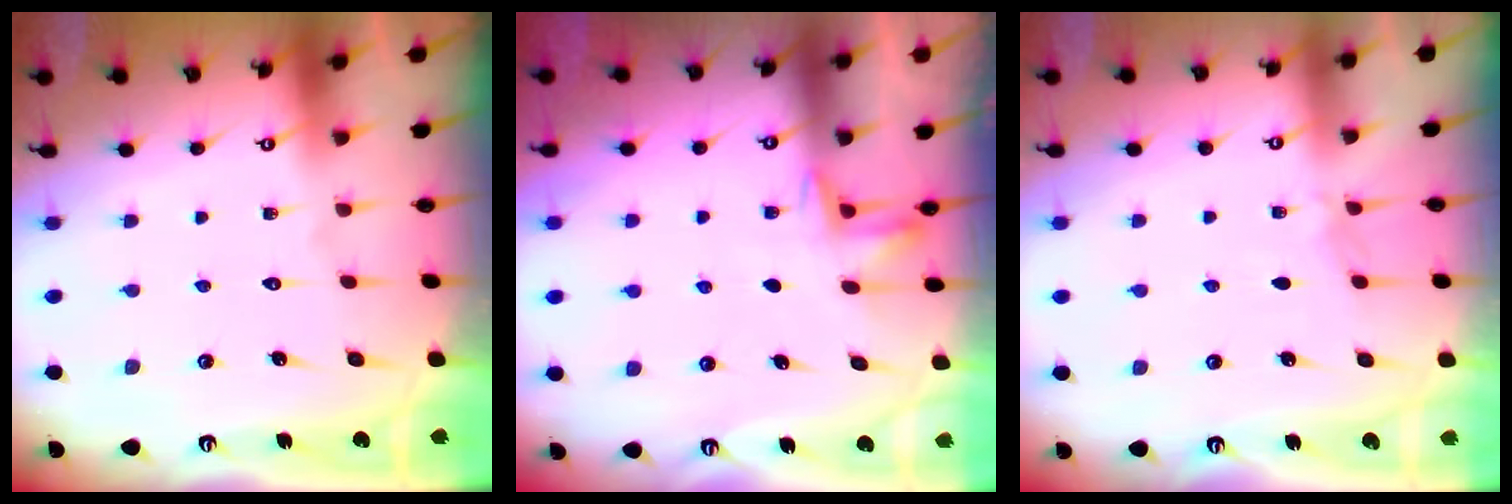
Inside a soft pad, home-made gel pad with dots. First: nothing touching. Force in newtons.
{"total": 4.5, "press": 4.3, "slide": 1.2}
{"total": 3.0, "press": 3.0, "slide": 0.5}